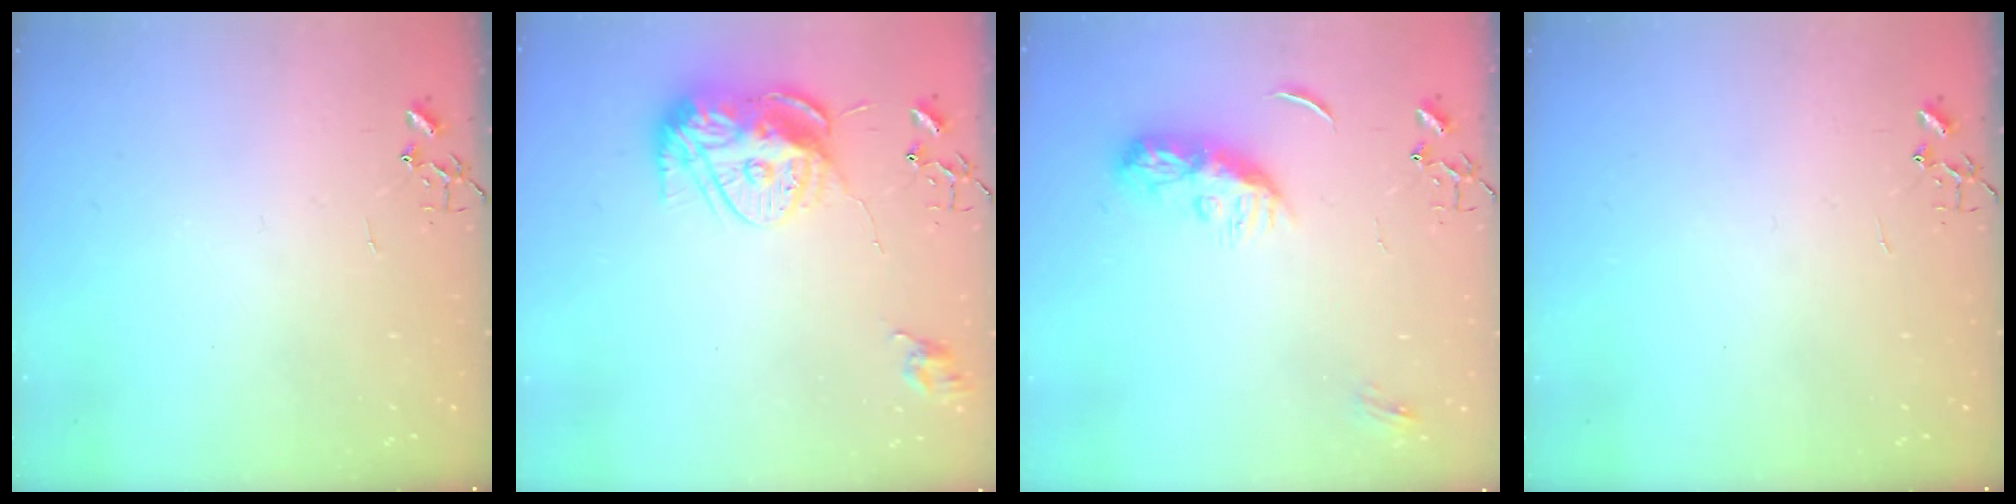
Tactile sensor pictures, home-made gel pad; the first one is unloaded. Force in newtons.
{"total": 12.9, "press": 12.9, "slide": 1.2}
{"total": 9.4, "press": 9.4, "slide": 0.2}
{"total": 0.0}